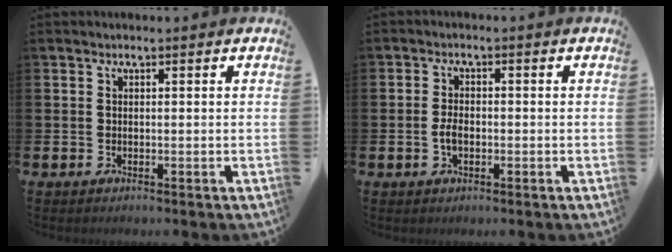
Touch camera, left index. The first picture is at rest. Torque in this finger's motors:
{"motor_torque": [0.29, -0.10, 0.02, 0.07]}